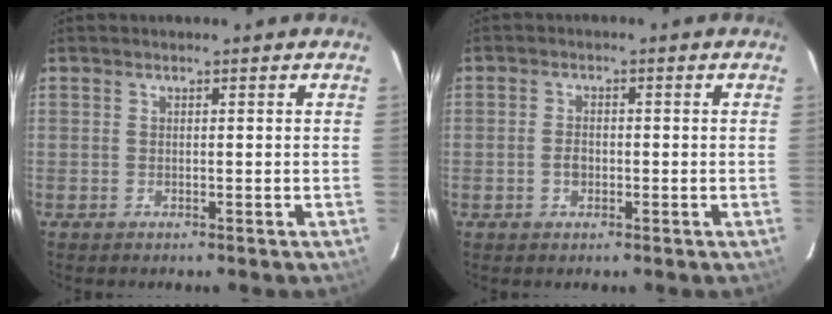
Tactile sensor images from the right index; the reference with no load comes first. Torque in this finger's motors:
{"motor_torque": [-0.10, -0.11, 0.01, 0.00]}